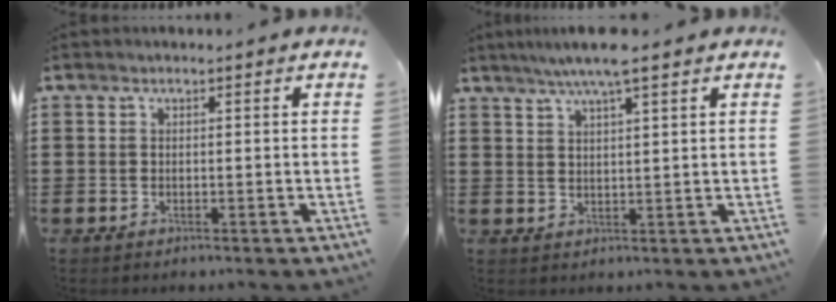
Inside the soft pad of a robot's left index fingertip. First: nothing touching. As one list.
[{"total": 5.4, "force": [4.1, 0.2, 3.6], "torque": [-0.078, -0.001, 0.073]}]